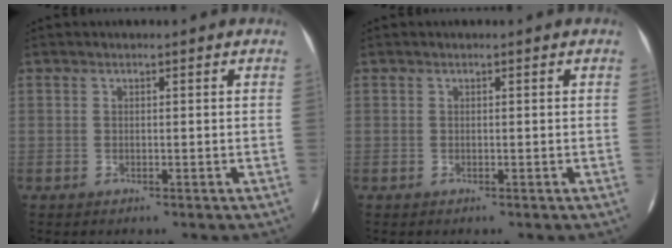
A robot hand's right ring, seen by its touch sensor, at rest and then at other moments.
{"total": 0.0}